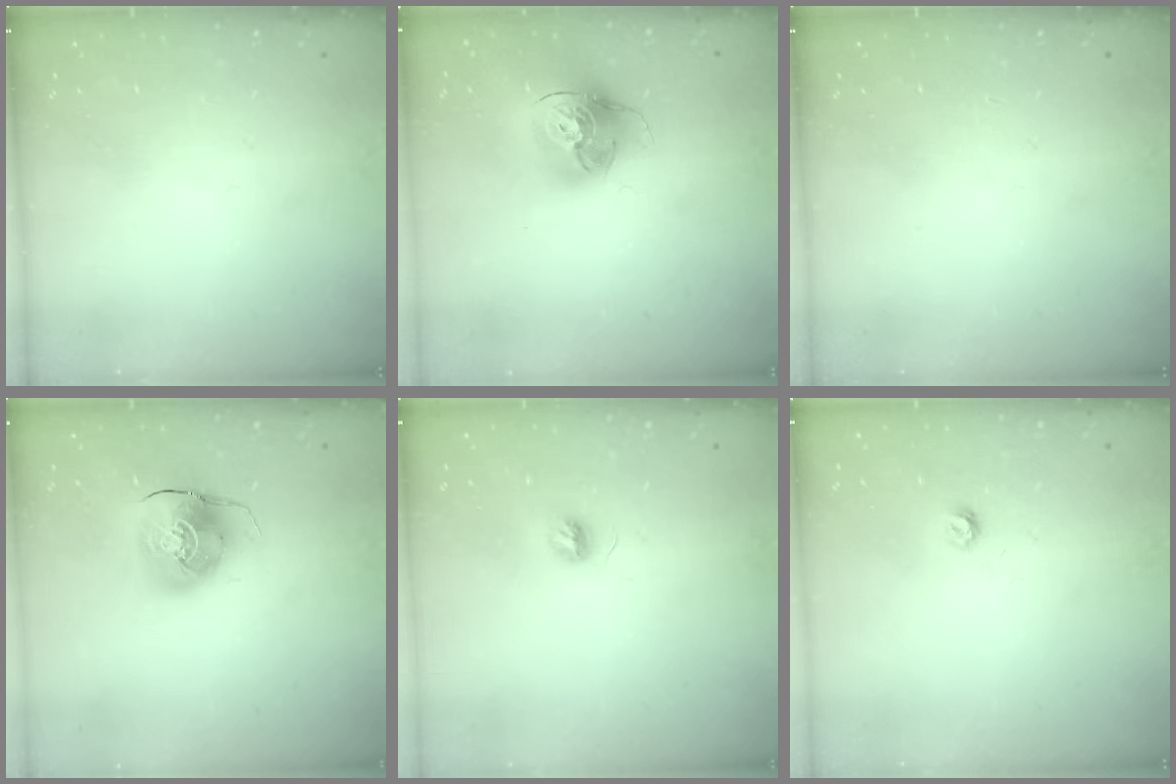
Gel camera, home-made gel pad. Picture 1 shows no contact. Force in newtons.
{"total": 18.0, "press": 17.9, "slide": 1.7}
{"total": 0.0}
{"total": 9.6, "press": 9.4, "slide": 1.7}
{"total": 5.0, "press": 5.0, "slide": 0.6}
{"total": 3.6, "press": 3.6, "slide": 0.3}